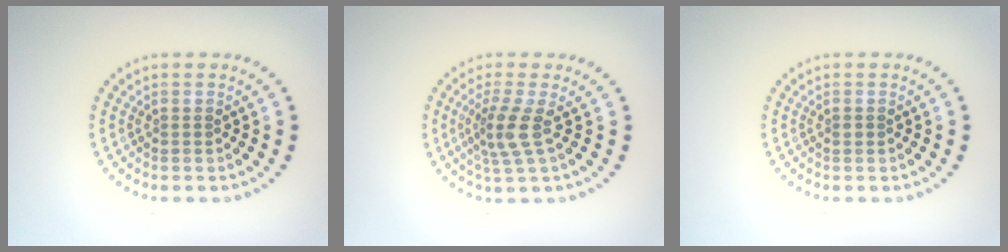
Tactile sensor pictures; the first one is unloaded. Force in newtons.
{"total": 2.9, "press": 2.2, "slide": 1.8}
{"total": 0.6, "press": 0.6, "slide": 0.1}